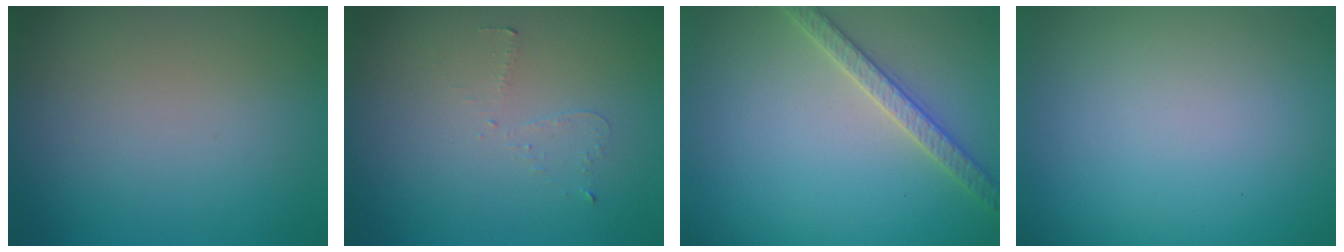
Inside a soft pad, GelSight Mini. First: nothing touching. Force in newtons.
{"total": 0.7, "press": 0.6, "slide": 0.4}
{"total": 2.8, "press": 2.8, "slide": 0.4}
{"total": 0.0}